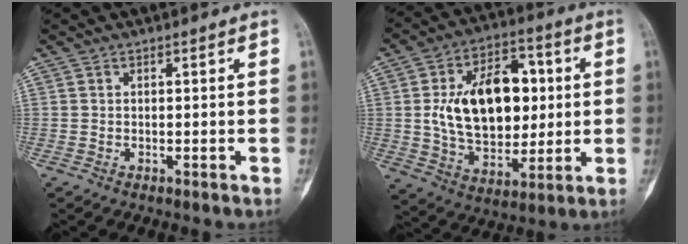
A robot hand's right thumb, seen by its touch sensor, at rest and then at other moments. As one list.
[{"total": 19.9, "force": [2.4, 12.7, 15.2], "torque": [-0.205, 0.005, 0.045]}]